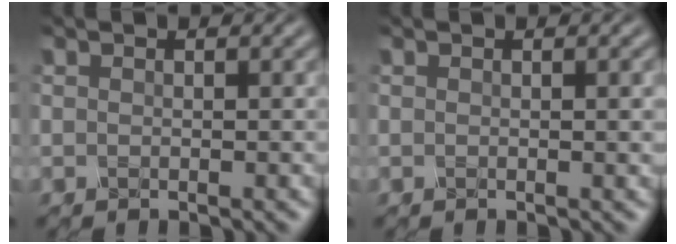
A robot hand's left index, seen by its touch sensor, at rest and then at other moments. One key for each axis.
{"total": 2.1, "fx": 0.4, "fy": 0.9, "fz": 1.8, "tx": -0.004, "ty": 0.009, "tz": -0.003}